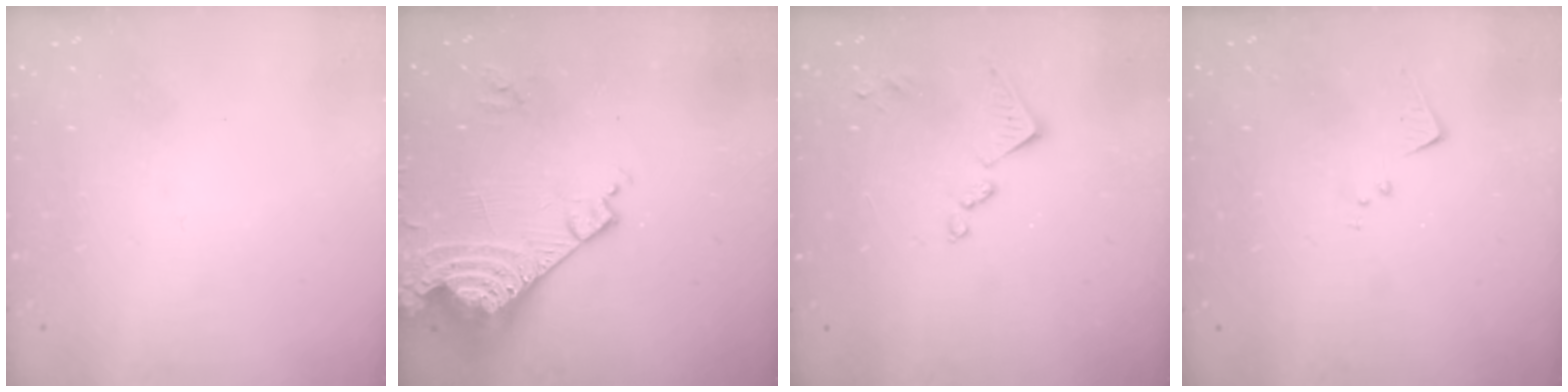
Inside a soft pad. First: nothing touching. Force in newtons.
{"total": 15.0, "press": 14.8, "slide": 1.9}
{"total": 9.6, "press": 9.5, "slide": 0.5}
{"total": 4.8, "press": 4.7, "slide": 0.6}